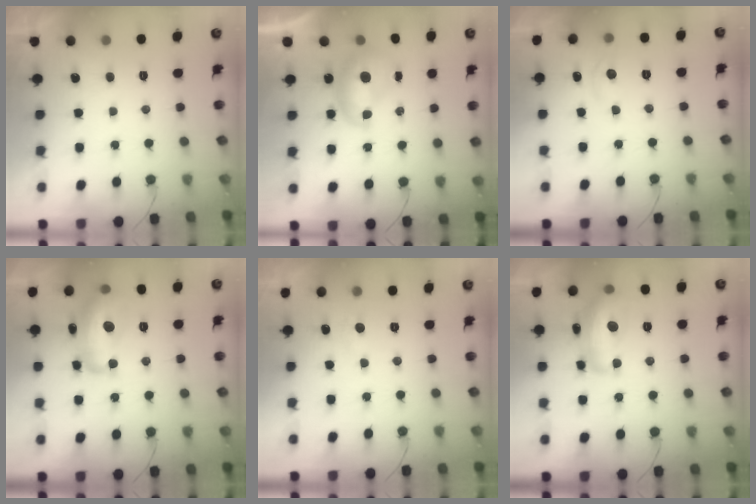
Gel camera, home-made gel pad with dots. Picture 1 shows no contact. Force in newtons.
{"total": 8.3, "press": 8.3, "slide": 0.7}
{"total": 3.9, "press": 3.9, "slide": 0.5}
{"total": 17.7, "press": 17.7, "slide": 0.9}
{"total": 2.8, "press": 2.7, "slide": 0.4}
{"total": 16.2, "press": 16.2, "slide": 0.6}